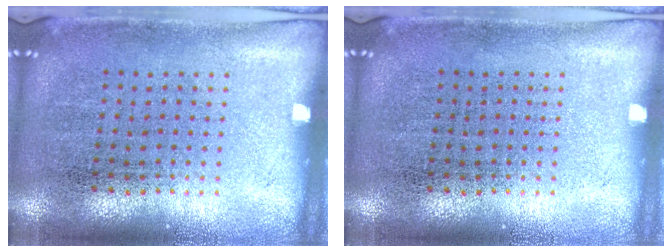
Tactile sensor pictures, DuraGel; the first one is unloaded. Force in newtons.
{"total": 0.0}